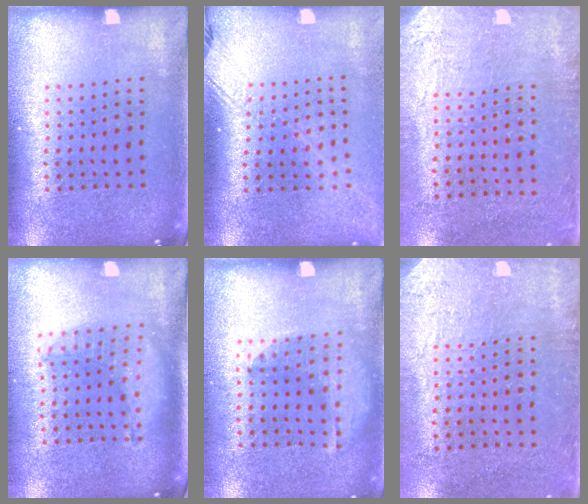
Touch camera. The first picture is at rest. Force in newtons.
{"total": 1.8, "press": 1.5, "slide": 1.1}
{"total": 2.8, "press": 2.3, "slide": 1.6}
{"total": 1.2, "press": 1.2, "slide": 0.3}
{"total": 1.3, "press": 0.8, "slide": 1.0}
{"total": 2.8, "press": 2.3, "slide": 1.6}